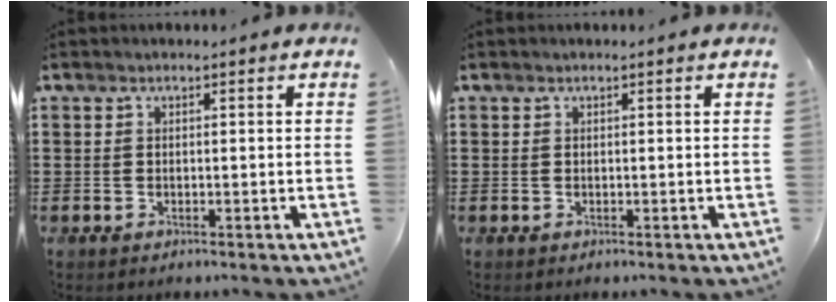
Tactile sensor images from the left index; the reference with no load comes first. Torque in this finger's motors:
{"motor_torque": [0.24, 0.39, -0.02, -0.01]}